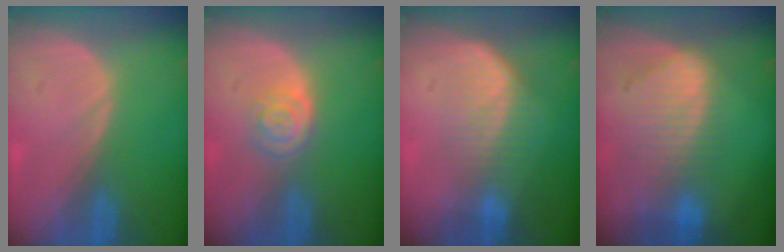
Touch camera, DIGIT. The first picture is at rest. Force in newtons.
{"total": 3.5, "press": 3.5, "slide": 0.6}
{"total": 6.3, "press": 5.8, "slide": 2.4}
{"total": 9.1, "press": 8.0, "slide": 4.3}